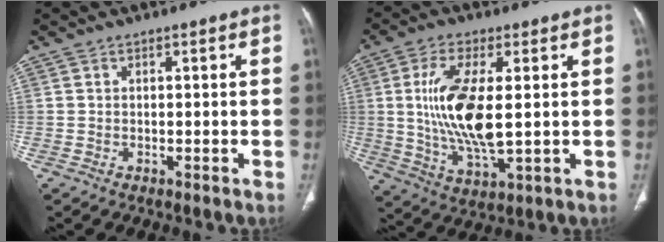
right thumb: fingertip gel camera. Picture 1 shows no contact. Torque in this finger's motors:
{"motor_torque": [0.87, 4.15, 1.83, 0.50, 0.63]}